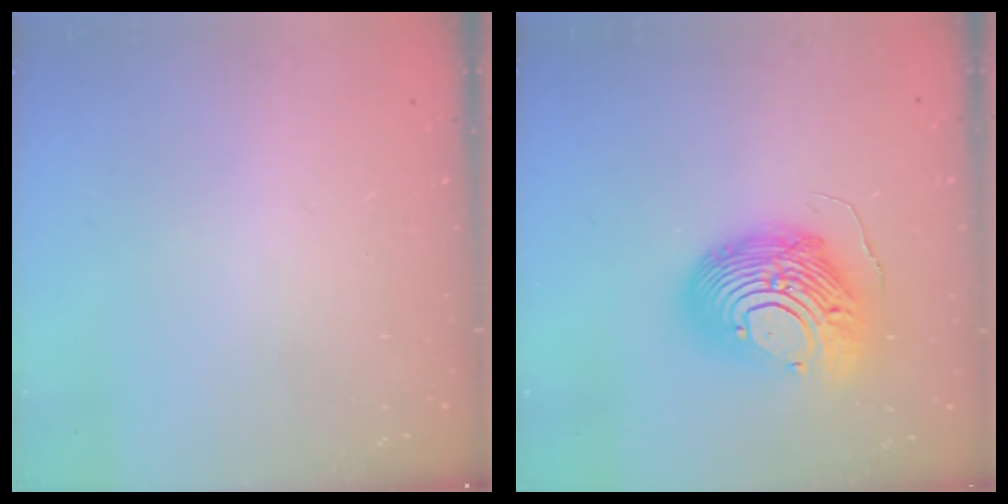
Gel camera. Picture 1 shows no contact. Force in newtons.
{"total": 21.5, "press": 21.4, "slide": 2.2}